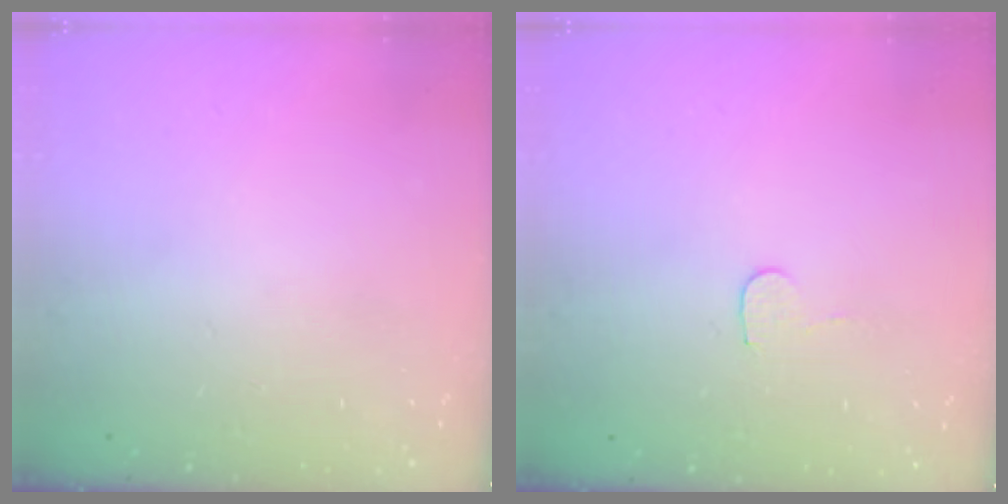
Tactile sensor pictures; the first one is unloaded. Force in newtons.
{"total": 4.5, "press": 4.5, "slide": 0.4}